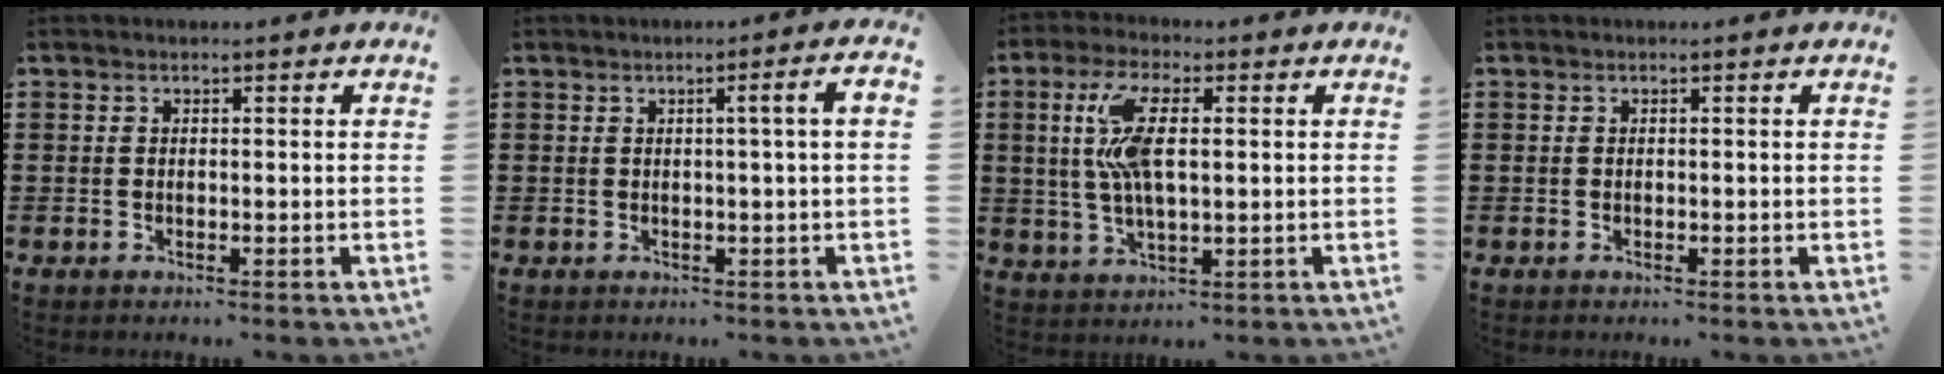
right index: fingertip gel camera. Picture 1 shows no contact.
{"total": 2.8, "force": [0.3, -0.5, 2.7], "torque": [-0.047, -0.005, 0.001]}
{"total": 9.0, "force": [1.5, 3.2, 8.3], "torque": [-0.191, 0.001, 0.016]}
{"total": 0.0}